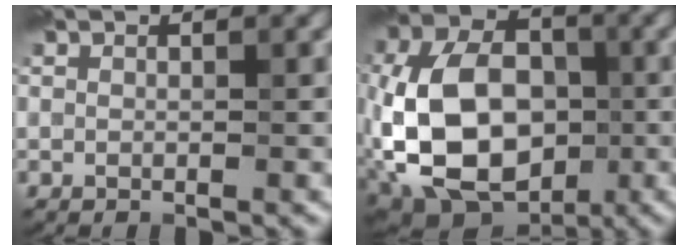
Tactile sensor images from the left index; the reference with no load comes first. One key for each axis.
{"total": 14.1, "fx": -2.9, "fy": 9.6, "fz": 9.9, "tx": -0.195, "ty": -0.003, "tz": -0.050}